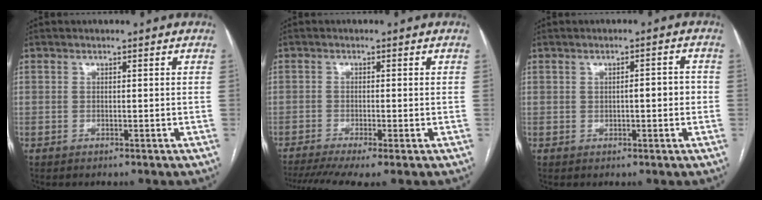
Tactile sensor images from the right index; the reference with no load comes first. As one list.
[{"total": 8.6, "force": [-6.6, 0.3, 5.6], "torque": [-0.091, -0.011, -0.107]}, {"total": 2.5, "force": [-0.4, 0.6, 2.4], "torque": [-0.031, 0.007, -0.006]}]